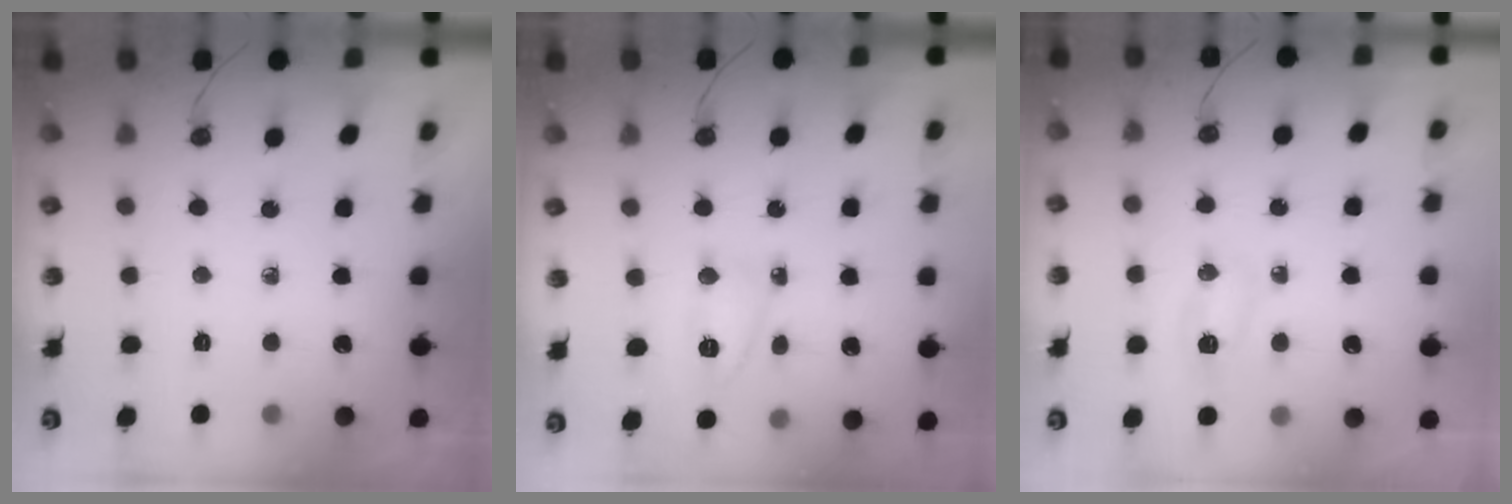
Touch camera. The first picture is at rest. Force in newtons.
{"total": 5.1, "press": 5.1, "slide": 0.7}
{"total": 6.4, "press": 5.1, "slide": 3.9}